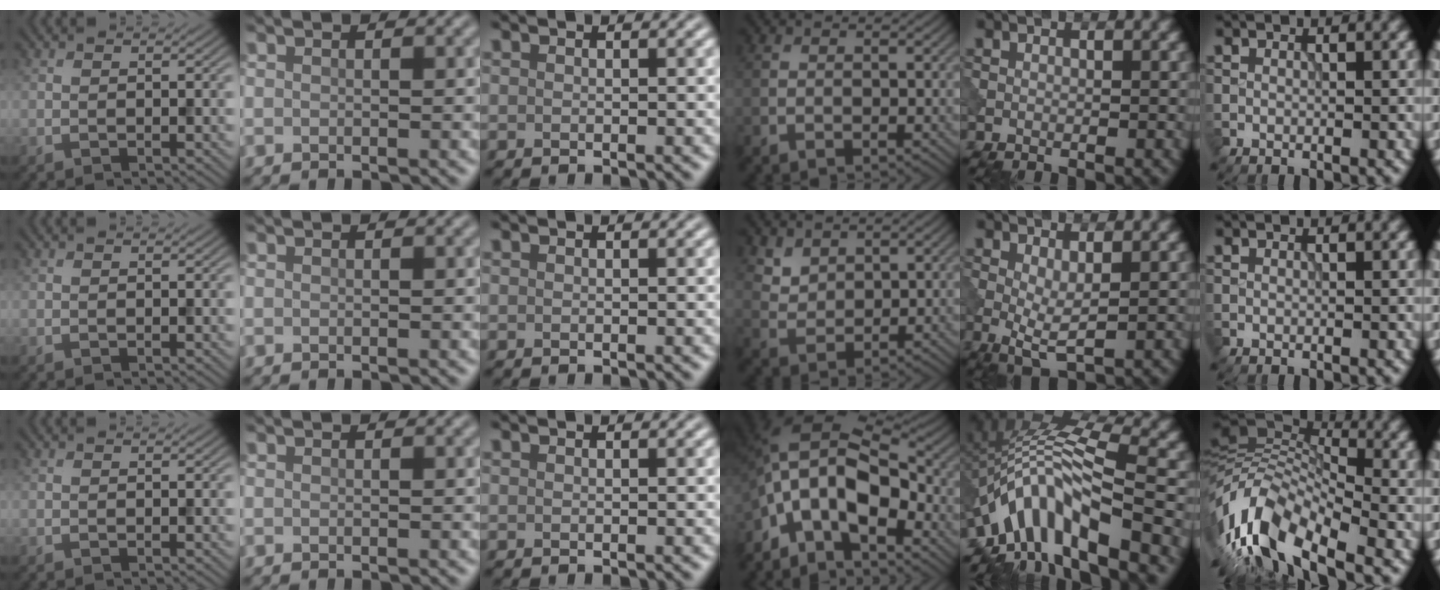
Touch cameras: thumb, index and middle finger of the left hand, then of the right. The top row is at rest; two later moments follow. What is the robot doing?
{"motion": "dispense", "object": "pipette"}